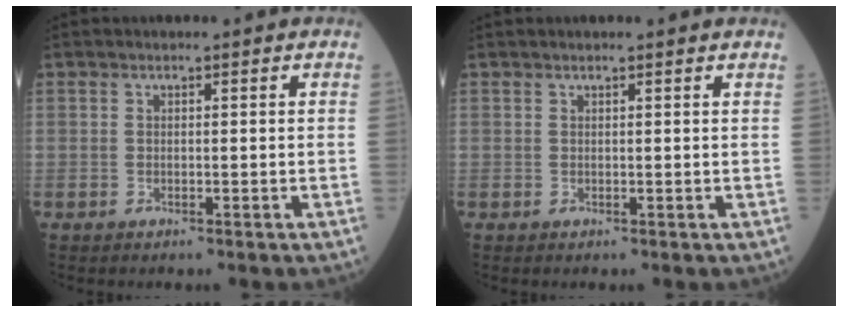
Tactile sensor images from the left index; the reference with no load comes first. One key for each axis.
{"total": 1.3, "fx": 1.2, "fy": -0.2, "fz": 0.5, "tx": -0.018, "ty": 0.008, "tz": 0.019}